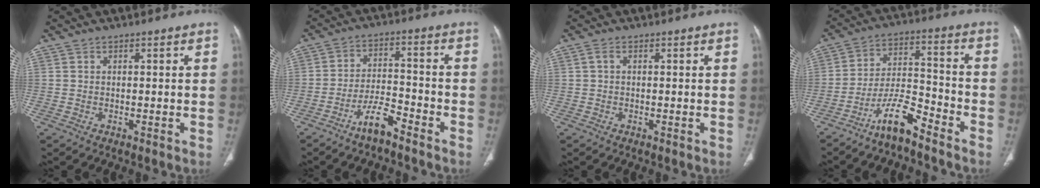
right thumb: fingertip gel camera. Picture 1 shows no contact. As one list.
[{"total": 6.5, "force": [-5.0, 2.0, 3.7], "torque": [-0.062, 0.041, -0.095]}, {"total": 0.9, "force": [0.1, 0.5, 0.7], "torque": [-0.015, 0.005, 0.000]}, {"total": 9.2, "force": [-7.2, 2.3, 5.2], "torque": [-0.094, 0.069, -0.137]}]